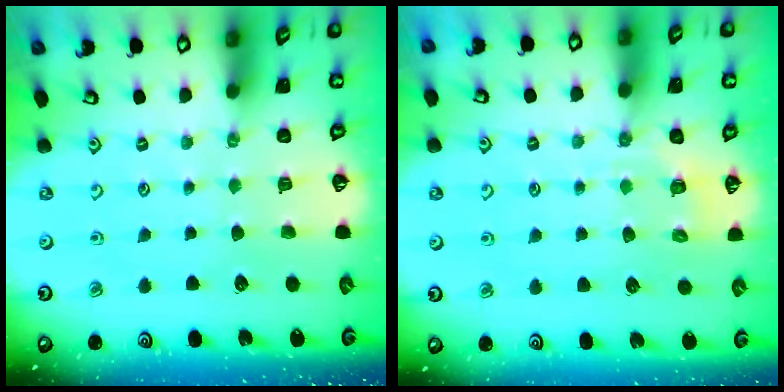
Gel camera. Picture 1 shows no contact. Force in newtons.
{"total": 4.4, "press": 4.1, "slide": 1.5}